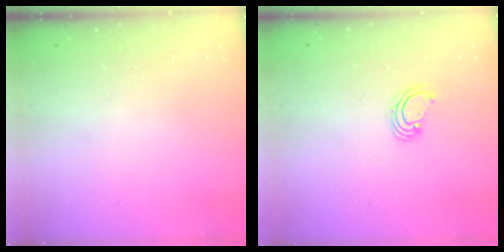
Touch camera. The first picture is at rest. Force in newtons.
{"total": 3.5, "press": 3.5, "slide": 0.1}